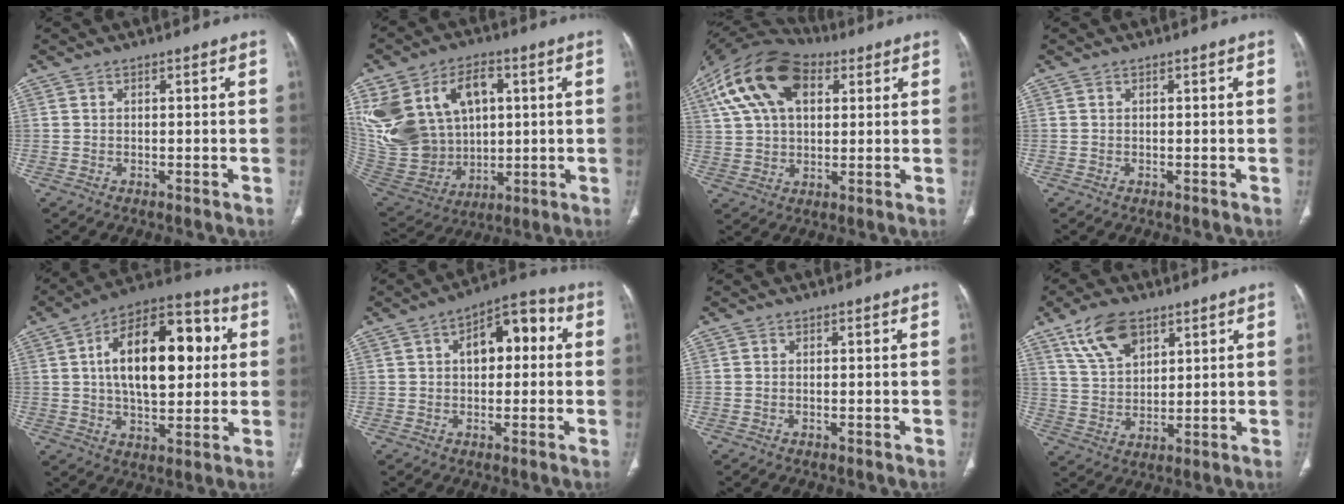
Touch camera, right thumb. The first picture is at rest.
{"total": 24.9, "force": [6.5, 18.2, 15.7], "torque": [-0.323, 0.017, 0.149]}
{"total": 18.8, "force": [7.2, 11.0, 13.4], "torque": [-0.252, 0.018, 0.124]}
{"total": 0.0}
{"total": 21.3, "force": [3.7, 11.1, 17.8], "torque": [-0.249, 0.020, 0.052]}
{"total": 10.2, "force": [1.8, 5.8, 8.2], "torque": [-0.092, 0.033, 0.017]}
{"total": 0.0}
{"total": 10.1, "force": [6.0, 5.4, 6.0], "torque": [-0.098, -0.022, 0.121]}